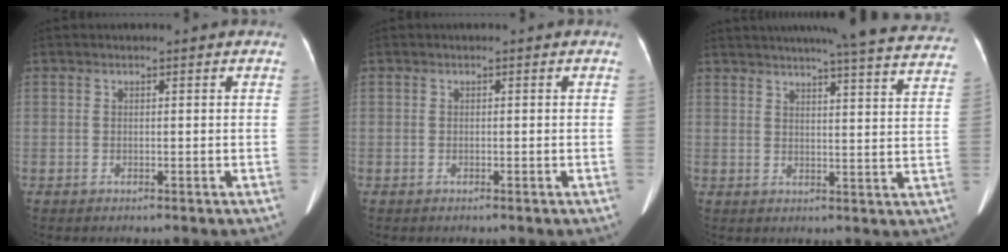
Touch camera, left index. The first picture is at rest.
{"total": 0.0}
{"total": 26.3, "force": [24.0, 1.3, 10.6], "torque": [-0.151, -0.043, 0.277]}